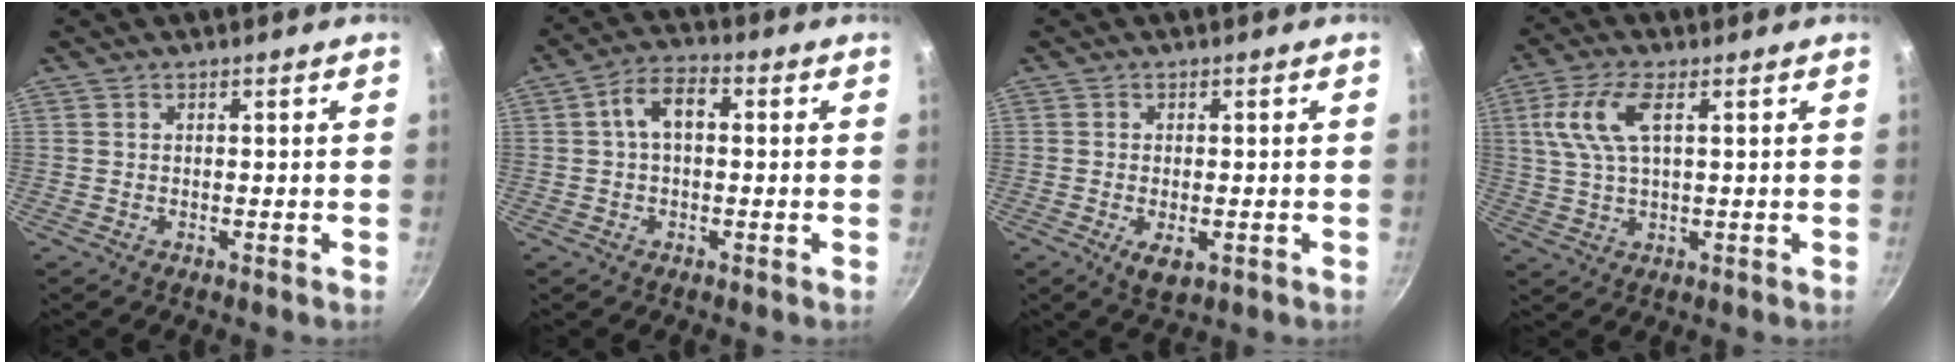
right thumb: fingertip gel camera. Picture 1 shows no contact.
{"total": 6.5, "force": [0.7, 3.8, 5.2], "torque": [-0.086, 0.024, 0.003]}
{"total": 4.1, "force": [-1.3, 2.0, 3.3], "torque": [-0.056, -0.003, -0.017]}
{"total": 8.7, "force": [2.6, 3.6, 7.4], "torque": [-0.172, 0.009, 0.053]}